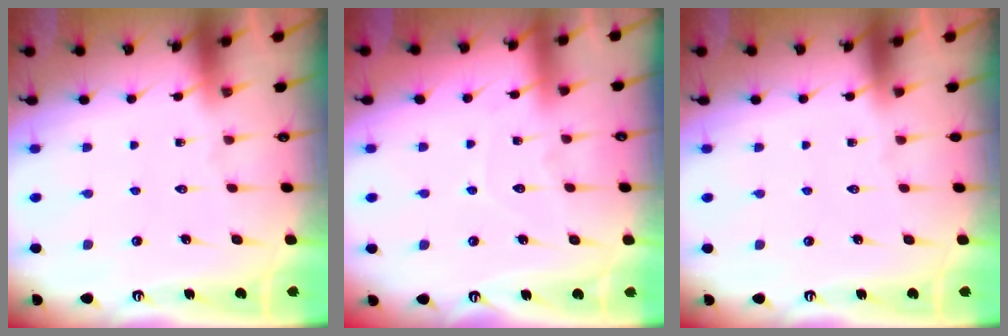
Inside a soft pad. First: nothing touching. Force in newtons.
{"total": 5.0, "press": 5.0, "slide": 0.5}
{"total": 0.0}